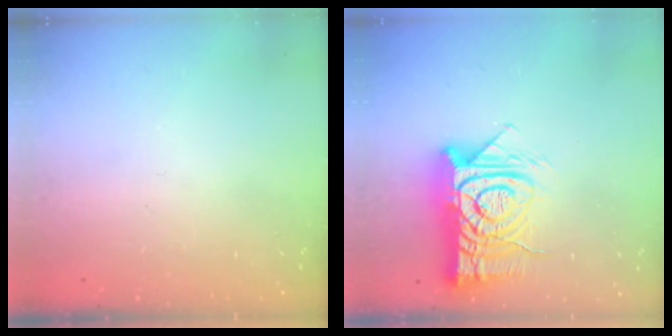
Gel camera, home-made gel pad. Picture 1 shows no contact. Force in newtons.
{"total": 16.8, "press": 16.8, "slide": 1.7}